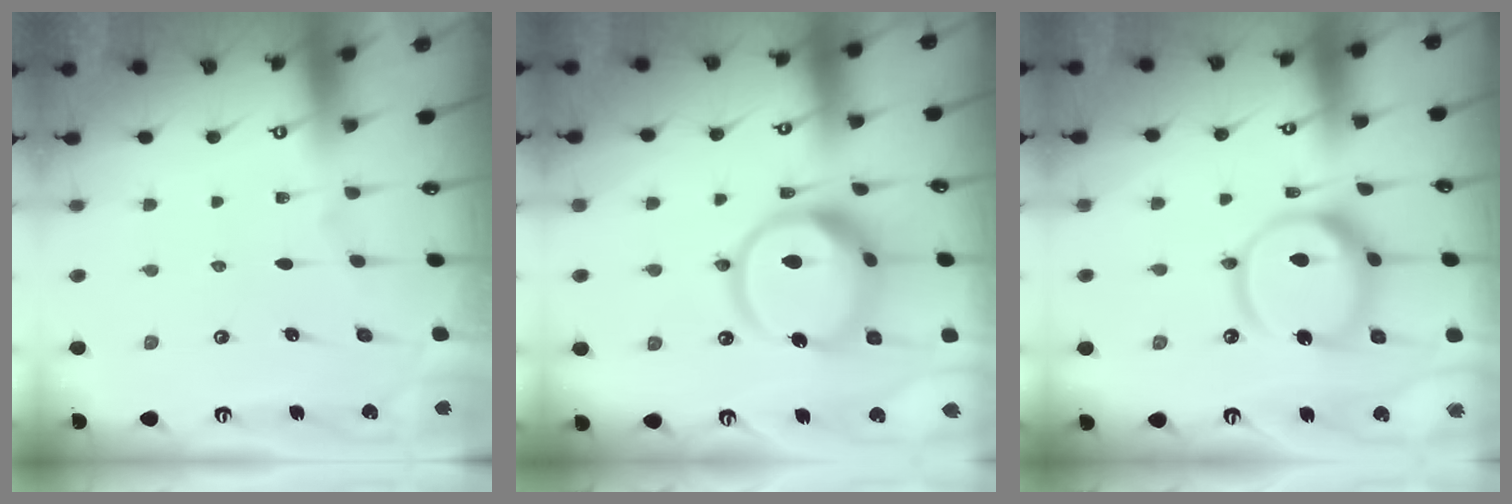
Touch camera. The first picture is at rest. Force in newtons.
{"total": 15.3, "press": 15.2, "slide": 1.3}
{"total": 13.7, "press": 13.6, "slide": 1.5}